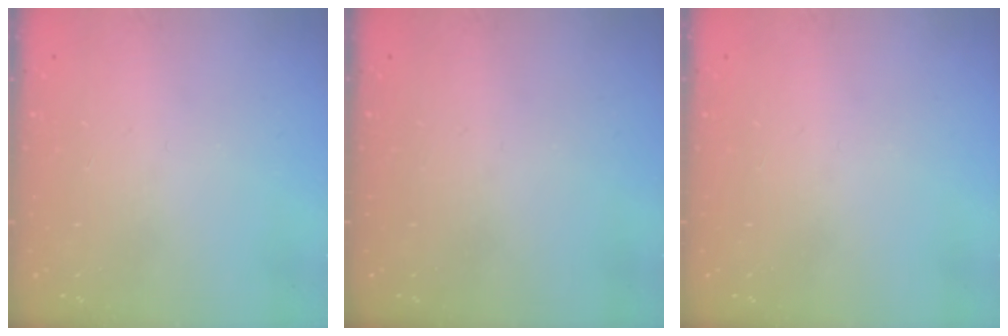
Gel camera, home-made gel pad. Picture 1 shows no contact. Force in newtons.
{"total": 0.0}
{"total": 0.0}